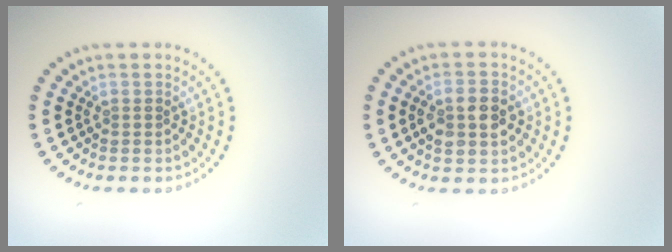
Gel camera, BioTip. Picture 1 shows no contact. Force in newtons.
{"total": 3.5, "press": 3.5, "slide": 0.1}